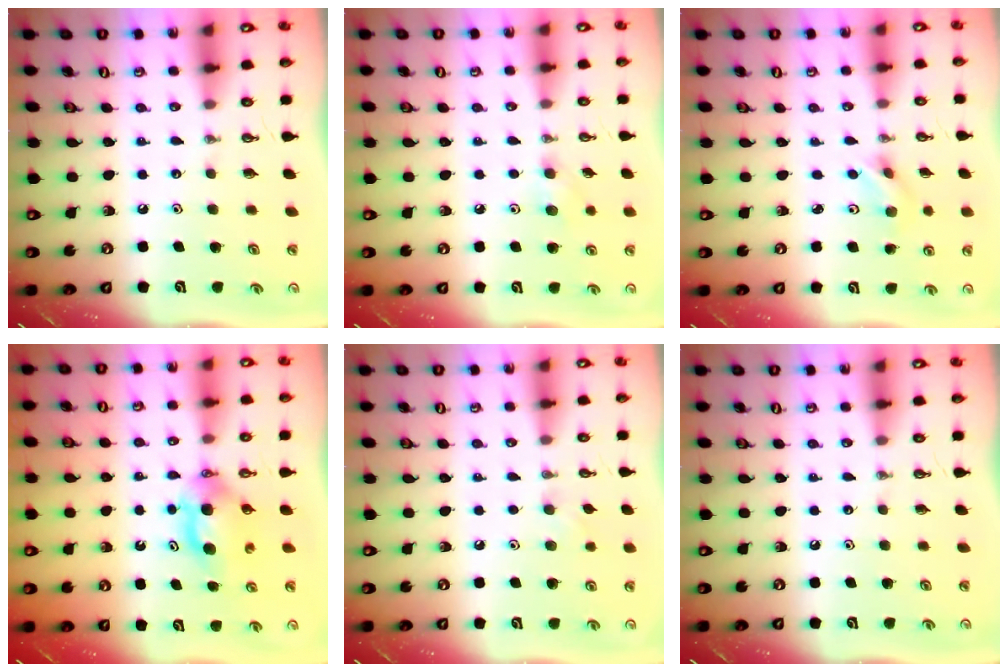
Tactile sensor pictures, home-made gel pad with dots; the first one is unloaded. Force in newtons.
{"total": 6.4, "press": 6.3, "slide": 1.1}
{"total": 3.3, "press": 3.2, "slide": 1.1}
{"total": 5.8, "press": 5.4, "slide": 2.0}
{"total": 5.8, "press": 5.7, "slide": 1.2}
{"total": 0.0}